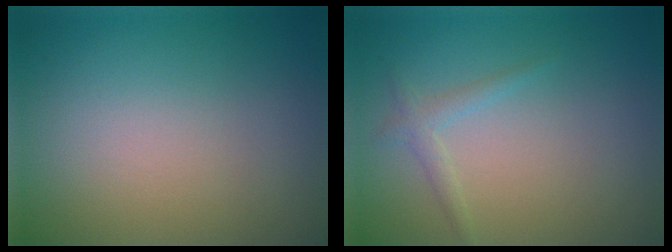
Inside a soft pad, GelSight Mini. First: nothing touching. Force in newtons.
{"total": 1.2, "press": 1.2, "slide": 0.0}